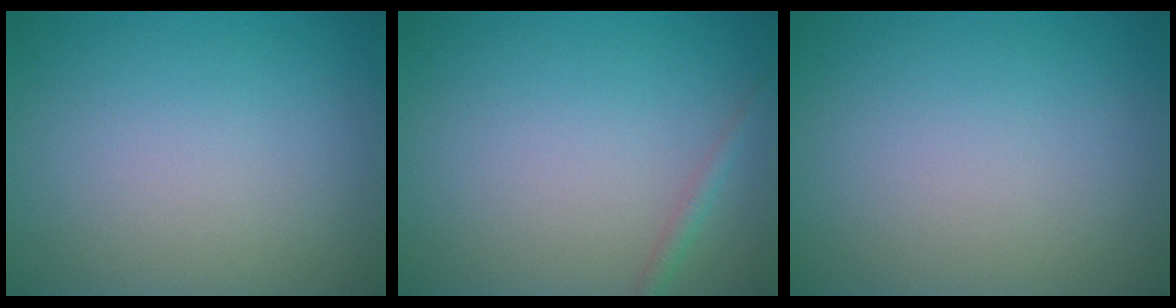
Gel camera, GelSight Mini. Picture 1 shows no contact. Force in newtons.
{"total": 1.1, "press": 1.1, "slide": 0.1}
{"total": 0.0}